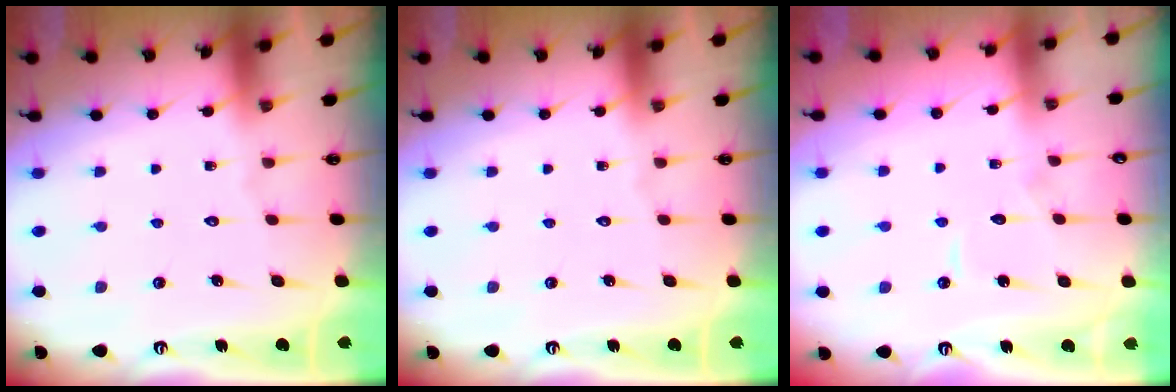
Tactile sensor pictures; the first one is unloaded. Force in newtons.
{"total": 0.0}
{"total": 3.9, "press": 3.8, "slide": 0.2}